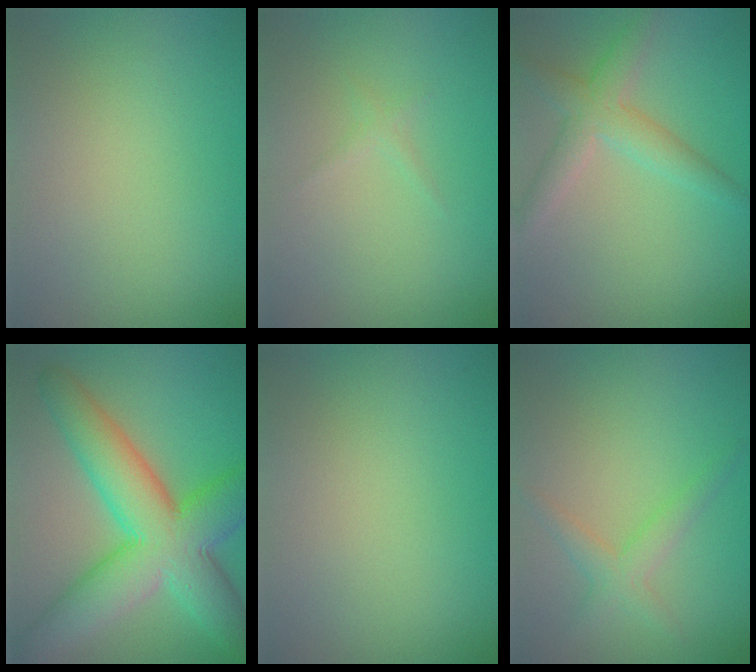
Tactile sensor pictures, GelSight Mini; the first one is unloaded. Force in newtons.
{"total": 0.7, "press": 0.7, "slide": 0.1}
{"total": 3.5, "press": 3.5, "slide": 0.2}
{"total": 11.3, "press": 11.3, "slide": 0.3}
{"total": 0.0}
{"total": 2.1, "press": 2.1, "slide": 0.1}